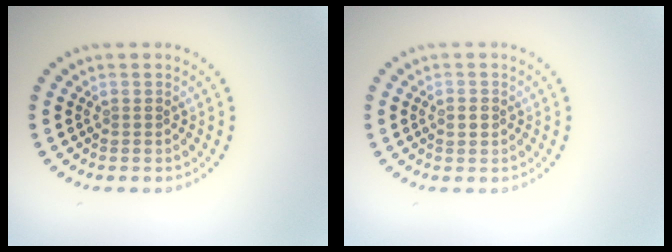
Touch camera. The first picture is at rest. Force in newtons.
{"total": 1.2, "press": 1.1, "slide": 0.1}